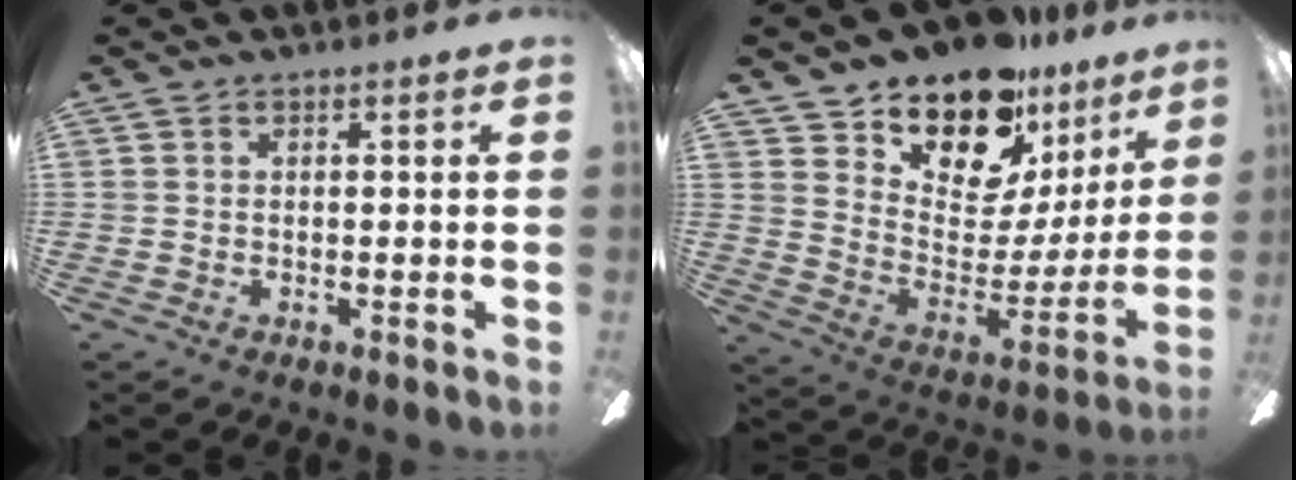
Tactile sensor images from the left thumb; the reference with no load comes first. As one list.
[{"total": 16.4, "force": [13.1, 7.5, 6.5], "torque": [-0.126, -0.107, 0.233]}]